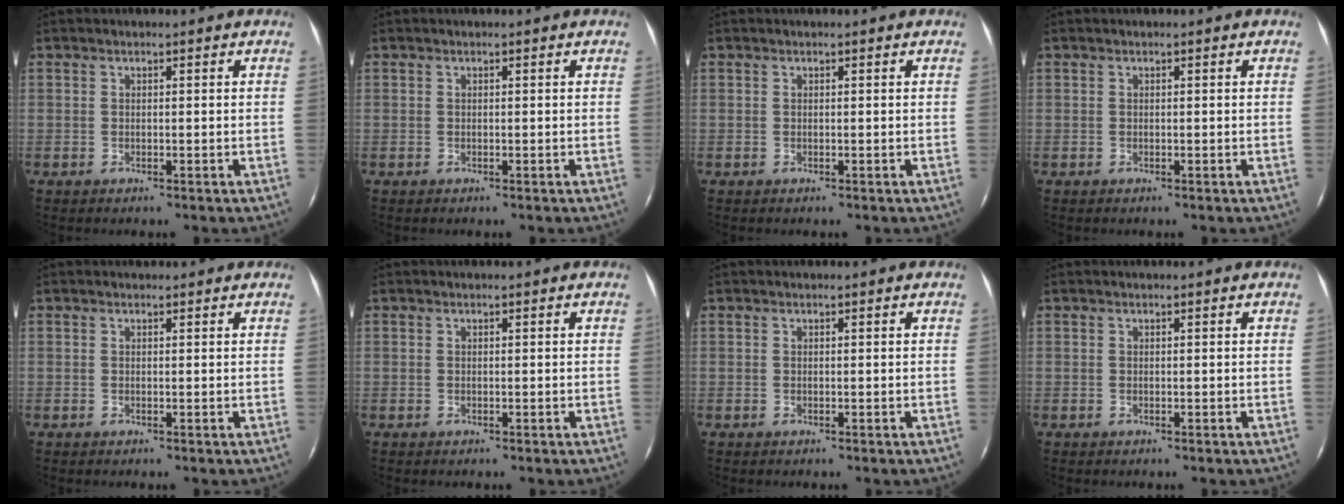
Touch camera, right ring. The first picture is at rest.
{"total": 0.0}
{"total": 0.0}
{"total": 0.0}
{"total": 0.5, "force": [0.4, 0.3, 0.0], "torque": [-0.004, 0.004, 0.004]}
{"total": 0.0}
{"total": 0.0}
{"total": 0.0}